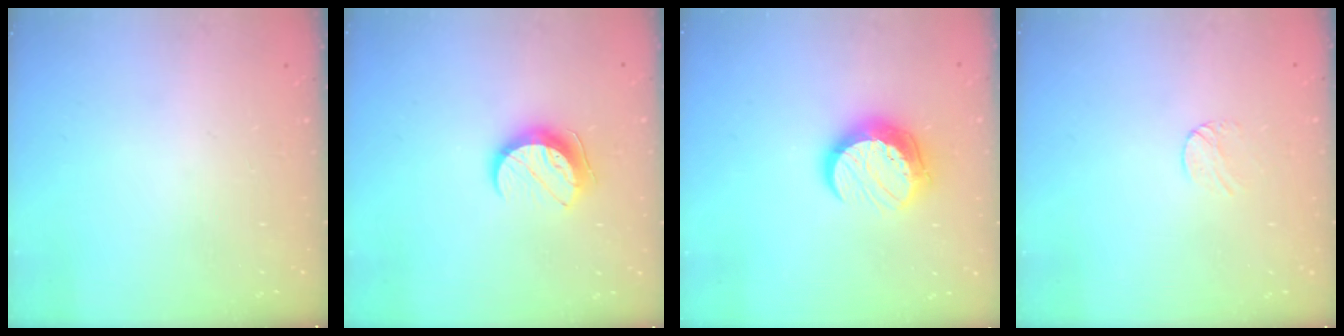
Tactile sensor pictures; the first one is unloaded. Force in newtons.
{"total": 10.1, "press": 10.1, "slide": 0.8}
{"total": 11.9, "press": 11.8, "slide": 0.9}
{"total": 4.0, "press": 4.0, "slide": 0.4}